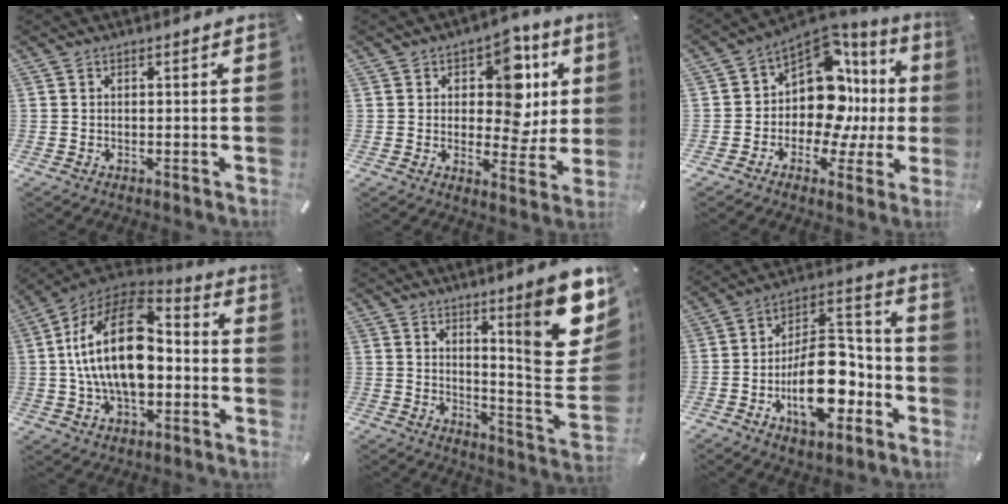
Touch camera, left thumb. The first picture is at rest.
{"total": 16.3, "force": [5.8, 9.6, 11.9], "torque": [-0.156, -0.045, 0.097]}
{"total": 16.1, "force": [2.8, 10.8, 11.7], "torque": [-0.188, -0.041, 0.045]}
{"total": 22.4, "force": [0.1, 13.8, 17.6], "torque": [-0.348, 0.008, -0.002]}
{"total": 18.3, "force": [9.2, 4.6, 15.1], "torque": [-0.193, -0.082, 0.140]}
{"total": 20.7, "force": [-6.7, 12.4, 15.1], "torque": [-0.224, 0.028, -0.103]}